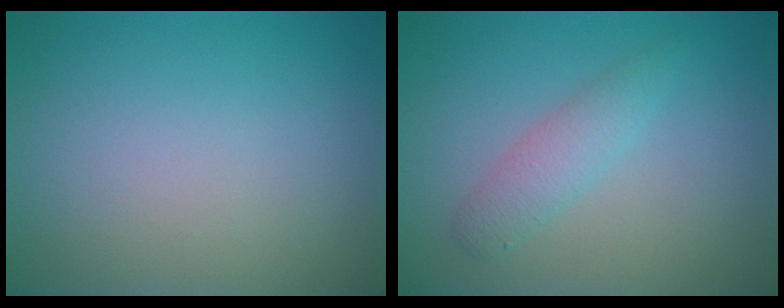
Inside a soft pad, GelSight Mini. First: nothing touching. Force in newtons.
{"total": 2.2, "press": 2.2, "slide": 0.1}